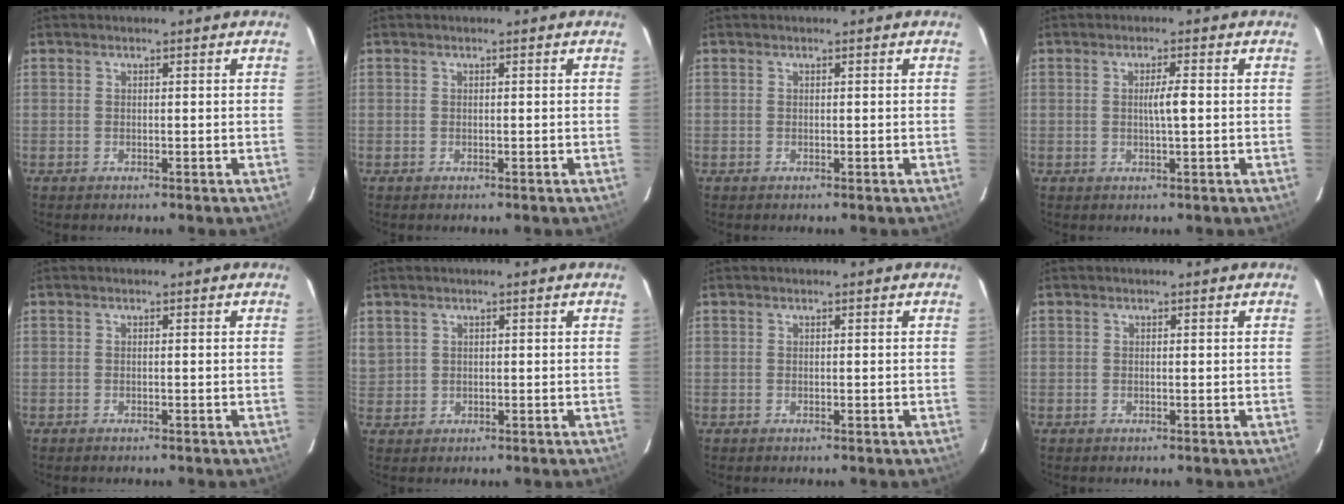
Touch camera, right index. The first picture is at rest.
{"total": 0.0}
{"total": 0.0}
{"total": 2.6, "force": [0.0, 0.0, 2.6], "torque": [-0.047, 0.000, 0.000]}
{"total": 0.6, "force": [-0.5, 0.0, 0.3], "torque": [-0.009, -0.002, -0.008]}
{"total": 3.1, "force": [1.3, 2.7, 0.7], "torque": [-0.020, 0.010, 0.035]}
{"total": 0.0}
{"total": 0.0}